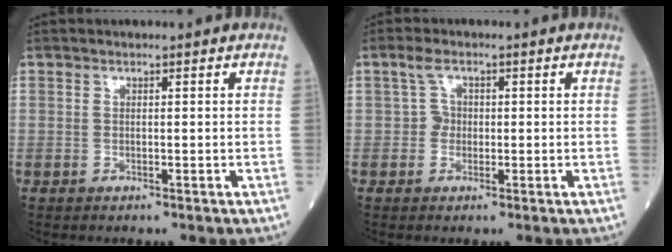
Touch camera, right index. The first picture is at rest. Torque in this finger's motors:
{"motor_torque": [-0.05, 0.04, -0.03, 0.00]}